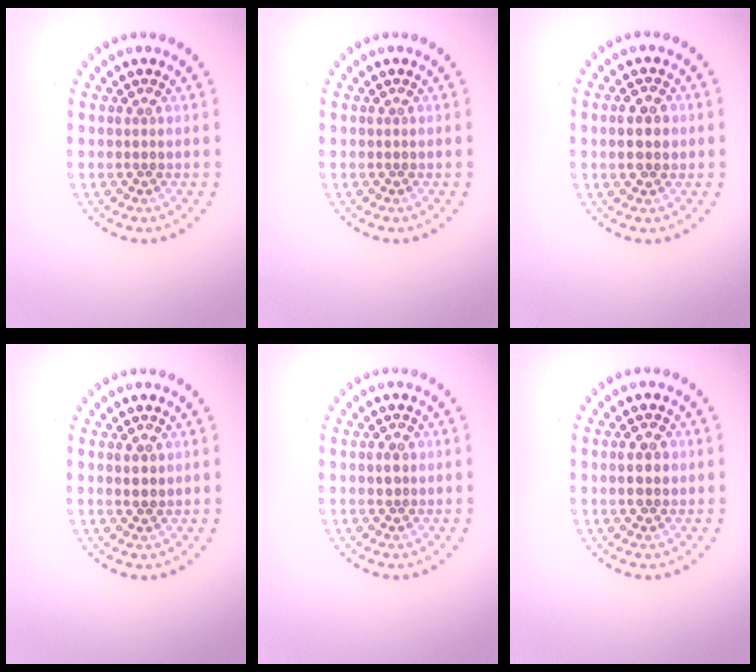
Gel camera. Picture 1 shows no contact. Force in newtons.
{"total": 0.0}
{"total": 2.3, "press": 2.3, "slide": 0.1}
{"total": 1.4, "press": 1.2, "slide": 0.6}
{"total": 1.3, "press": 1.2, "slide": 0.6}
{"total": 2.7, "press": 2.7, "slide": 0.1}